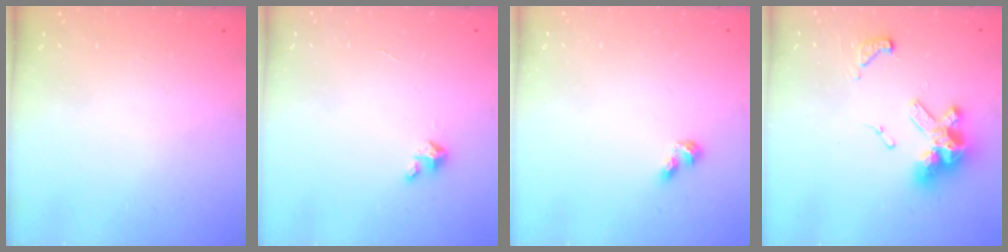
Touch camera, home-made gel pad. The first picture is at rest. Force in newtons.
{"total": 3.2, "press": 3.2, "slide": 0.3}
{"total": 3.4, "press": 3.3, "slide": 1.0}
{"total": 13.5, "press": 13.4, "slide": 1.8}